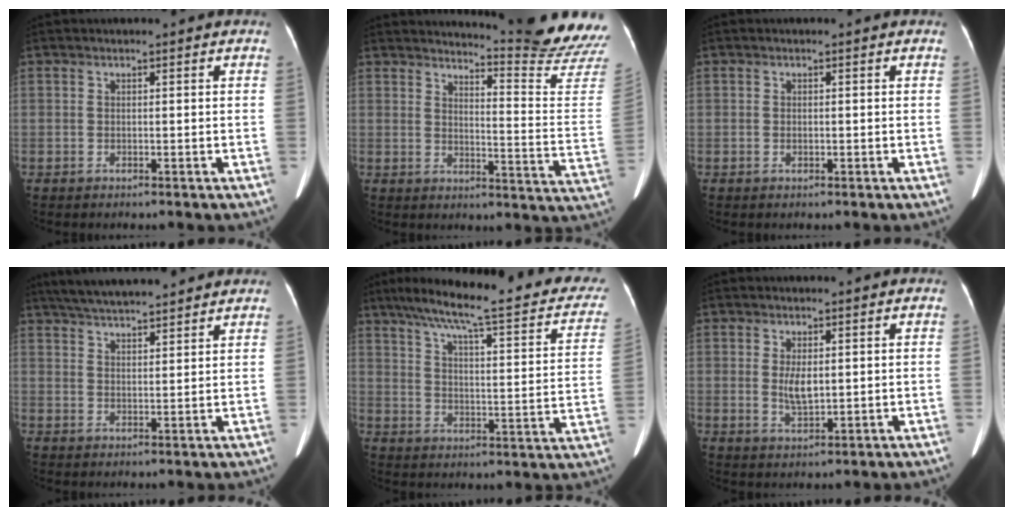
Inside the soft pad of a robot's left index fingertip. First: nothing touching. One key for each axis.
{"total": 15.8, "fx": 15.4, "fy": -3.1, "fz": 2.1, "tx": -0.036, "ty": -0.153, "tz": 0.172}
{"total": 0.5, "fx": -0.1, "fy": 0.3, "fz": 0.4, "tx": -0.010, "ty": 0.000, "tz": -0.002}
{"total": 12.8, "fx": 11.5, "fy": 1.5, "fz": 5.5, "tx": -0.095, "ty": 0.032, "tz": 0.174}
{"total": 26.8, "fx": 21.0, "fy": 4.2, "fz": 16.1, "tx": -0.232, "ty": 0.006, "tz": 0.265}
{"total": 3.4, "fx": 0.6, "fy": 1.3, "fz": 3.1, "tx": -0.062, "ty": -0.006, "tz": 0.016}